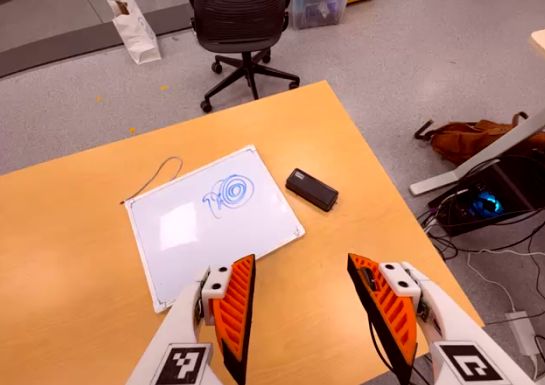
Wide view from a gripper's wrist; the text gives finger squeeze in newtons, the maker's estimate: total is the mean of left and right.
{"total": 0.0}